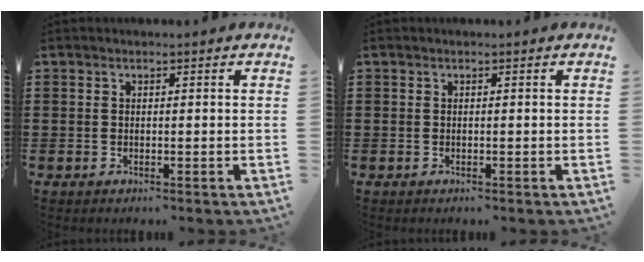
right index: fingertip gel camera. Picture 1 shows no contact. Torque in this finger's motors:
{"motor_torque": [0.10, 0.05, 0.00, 0.00]}